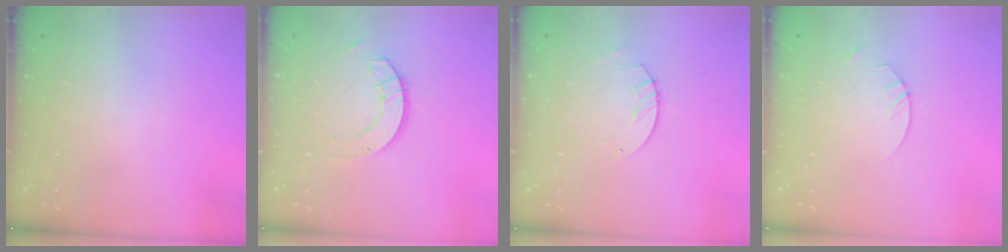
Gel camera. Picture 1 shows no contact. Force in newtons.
{"total": 3.3, "press": 3.3, "slide": 0.2}
{"total": 2.6, "press": 2.6, "slide": 0.3}
{"total": 1.4, "press": 1.4, "slide": 0.2}